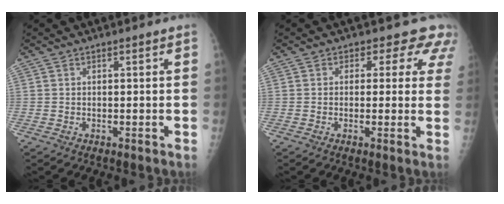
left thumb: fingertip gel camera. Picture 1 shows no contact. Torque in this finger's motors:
{"motor_torque": [0.00, 0.22, 0.06, 0.08, 0.02]}